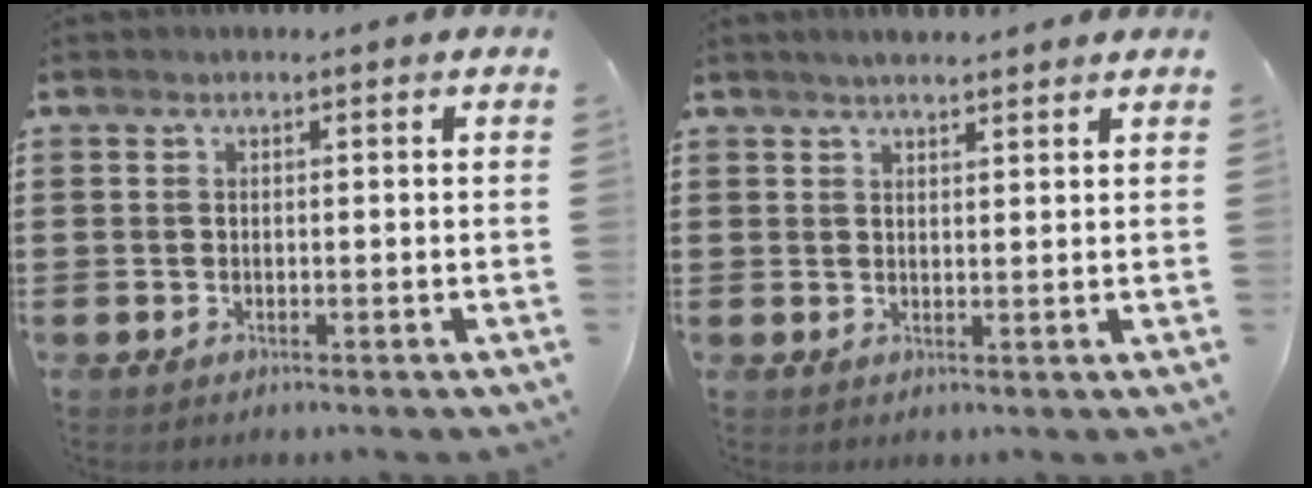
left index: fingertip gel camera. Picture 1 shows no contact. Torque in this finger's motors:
{"motor_torque": [0.43, -0.48, 0.07, 0.01]}